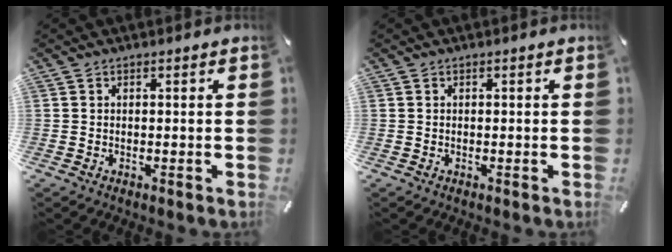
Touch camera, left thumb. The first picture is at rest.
{"total": 0.0}